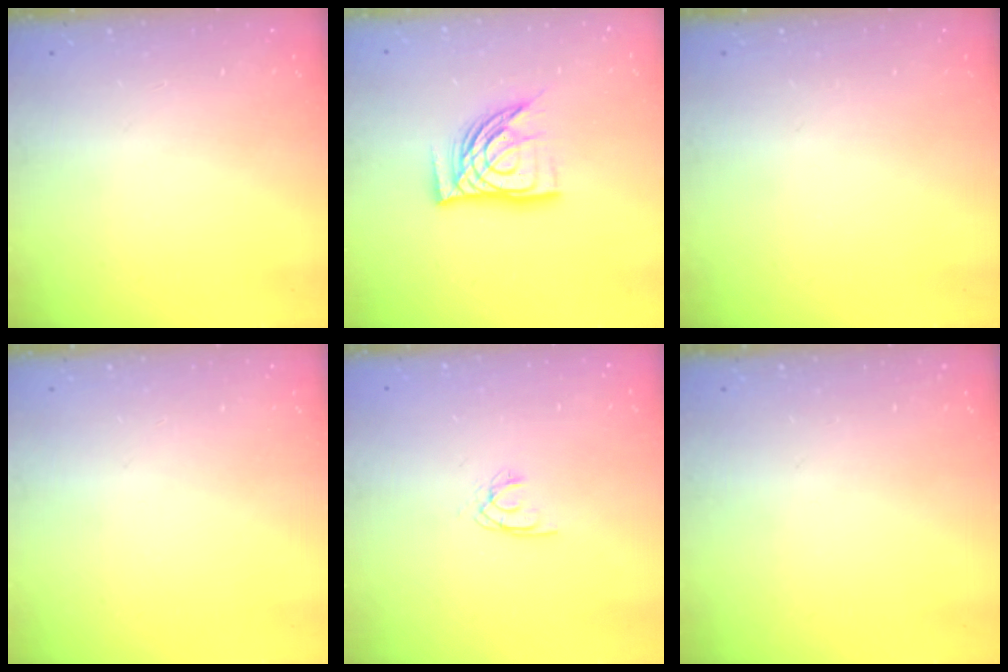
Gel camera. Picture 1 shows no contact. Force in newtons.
{"total": 14.0, "press": 13.9, "slide": 1.6}
{"total": 0.0}
{"total": 0.0}
{"total": 2.0, "press": 2.0, "slide": 0.4}
{"total": 0.0}